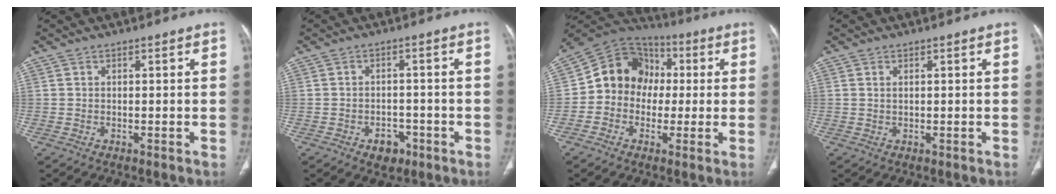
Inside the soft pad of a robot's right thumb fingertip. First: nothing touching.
{"total": 4.4, "force": [-2.3, 3.1, 2.1], "torque": [-0.013, 0.015, -0.026]}
{"total": 13.2, "force": [0.1, 11.4, 6.7], "torque": [-0.078, 0.034, -0.014]}
{"total": 0.7, "force": [0.3, 0.4, 0.5], "torque": [-0.012, 0.005, 0.007]}